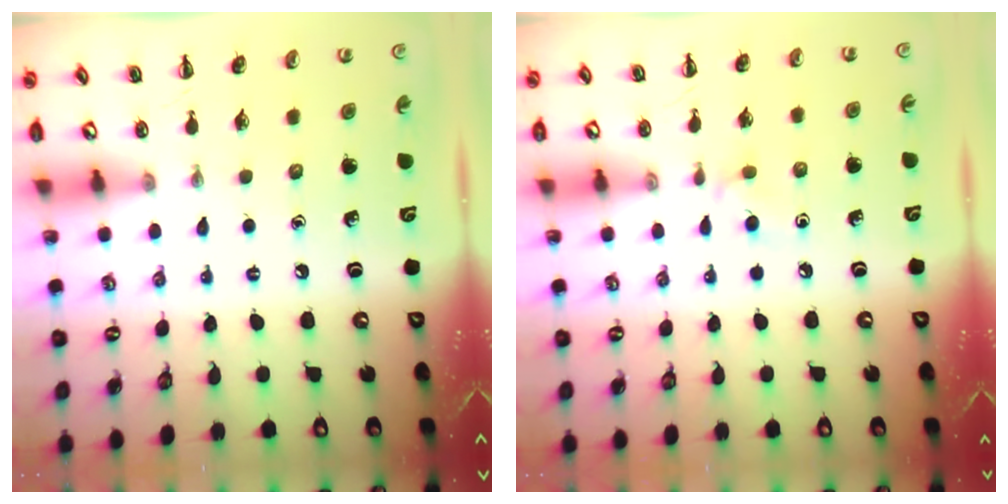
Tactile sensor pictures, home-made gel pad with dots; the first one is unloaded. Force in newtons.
{"total": 4.2, "press": 4.0, "slide": 1.3}